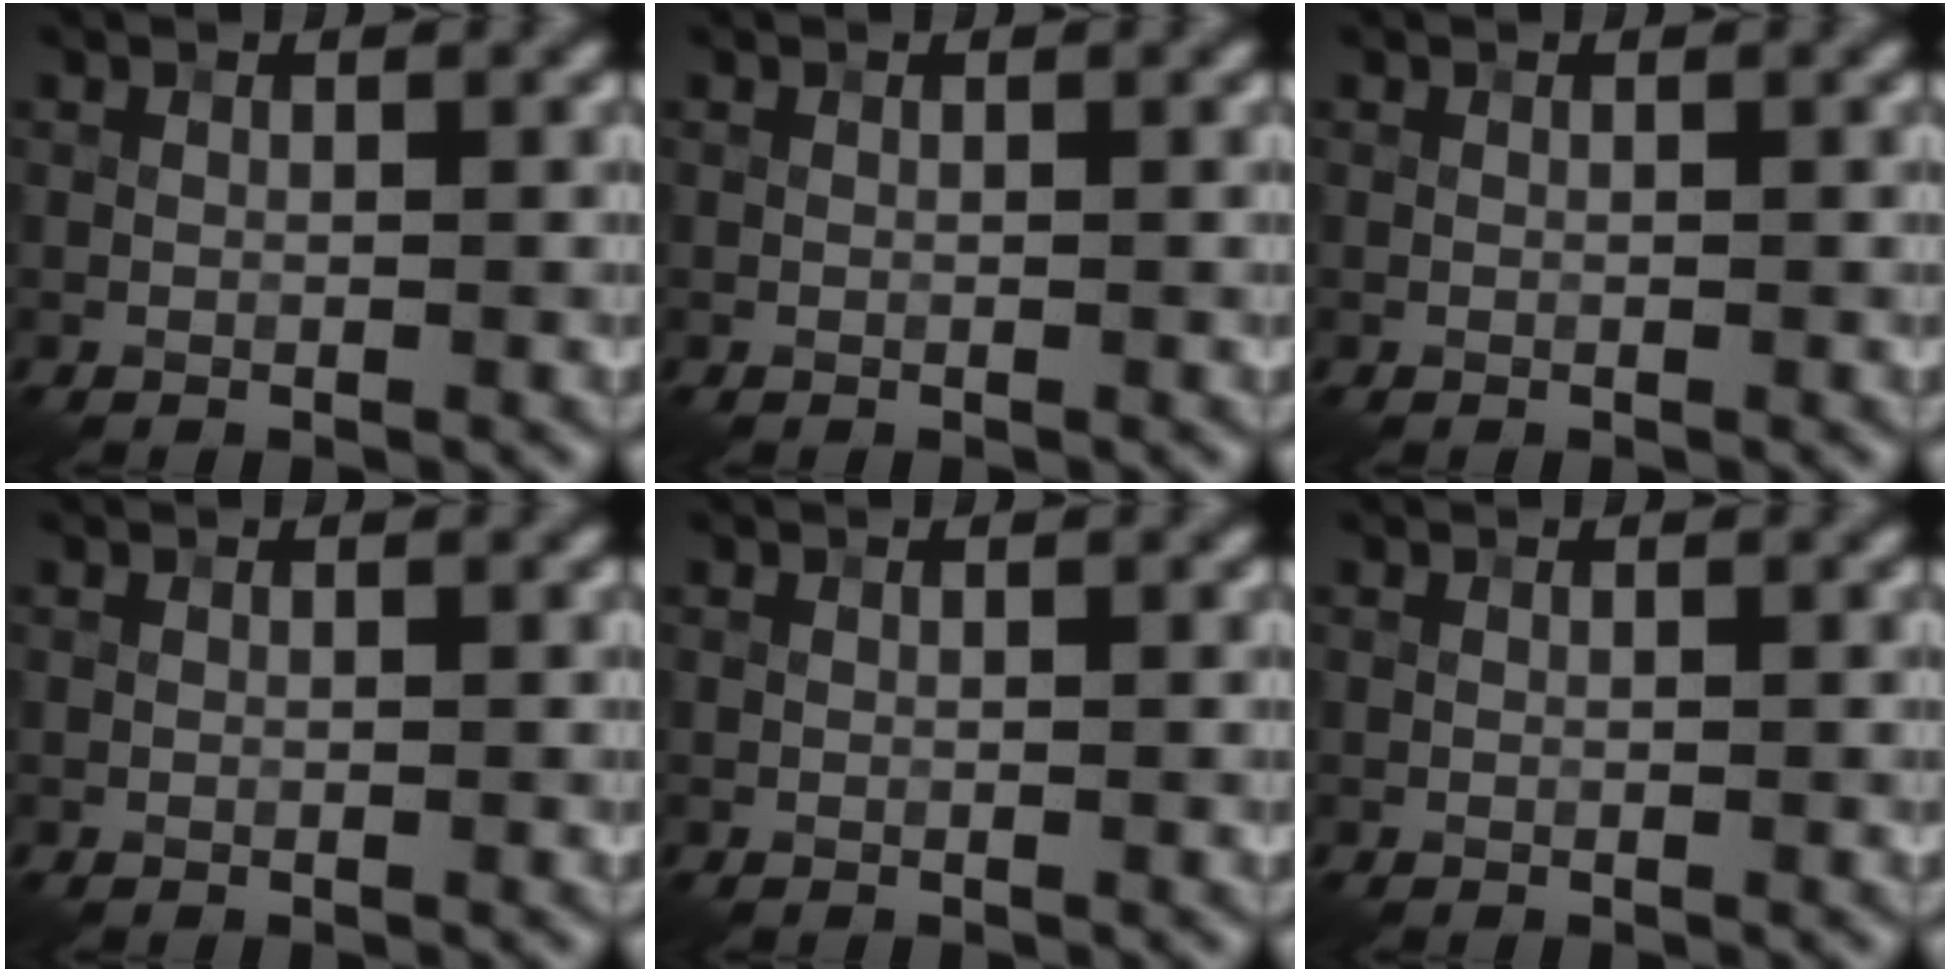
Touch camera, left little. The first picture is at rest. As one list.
[{"total": 0.0}, {"total": 0.0}, {"total": 0.0}, {"total": 0.0}, {"total": 0.0}]